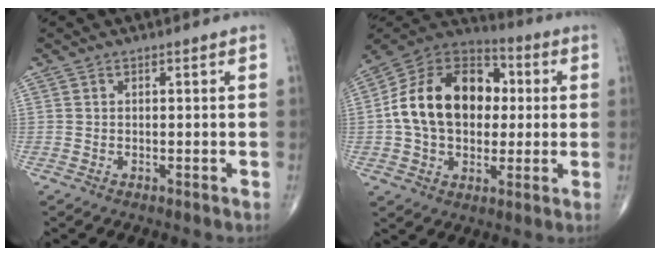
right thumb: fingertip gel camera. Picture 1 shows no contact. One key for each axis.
{"total": 20.8, "fx": 1.4, "fy": 14.6, "fz": 14.7, "tx": -0.227, "ty": 0.026, "tz": 0.019}